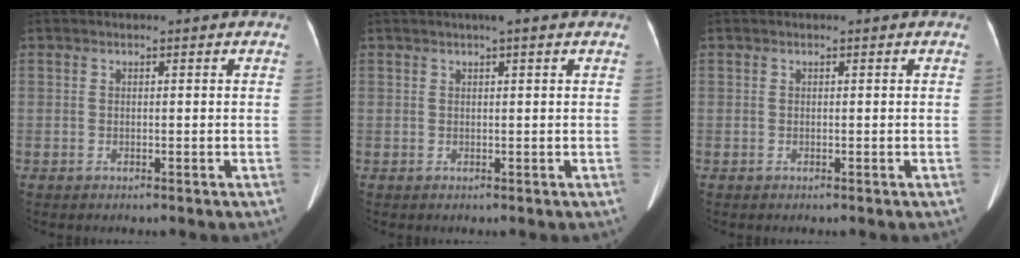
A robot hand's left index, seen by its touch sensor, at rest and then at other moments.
{"total": 2.2, "force": [1.5, 0.1, 1.6], "torque": [-0.025, 0.014, 0.020]}
{"total": 0.0}